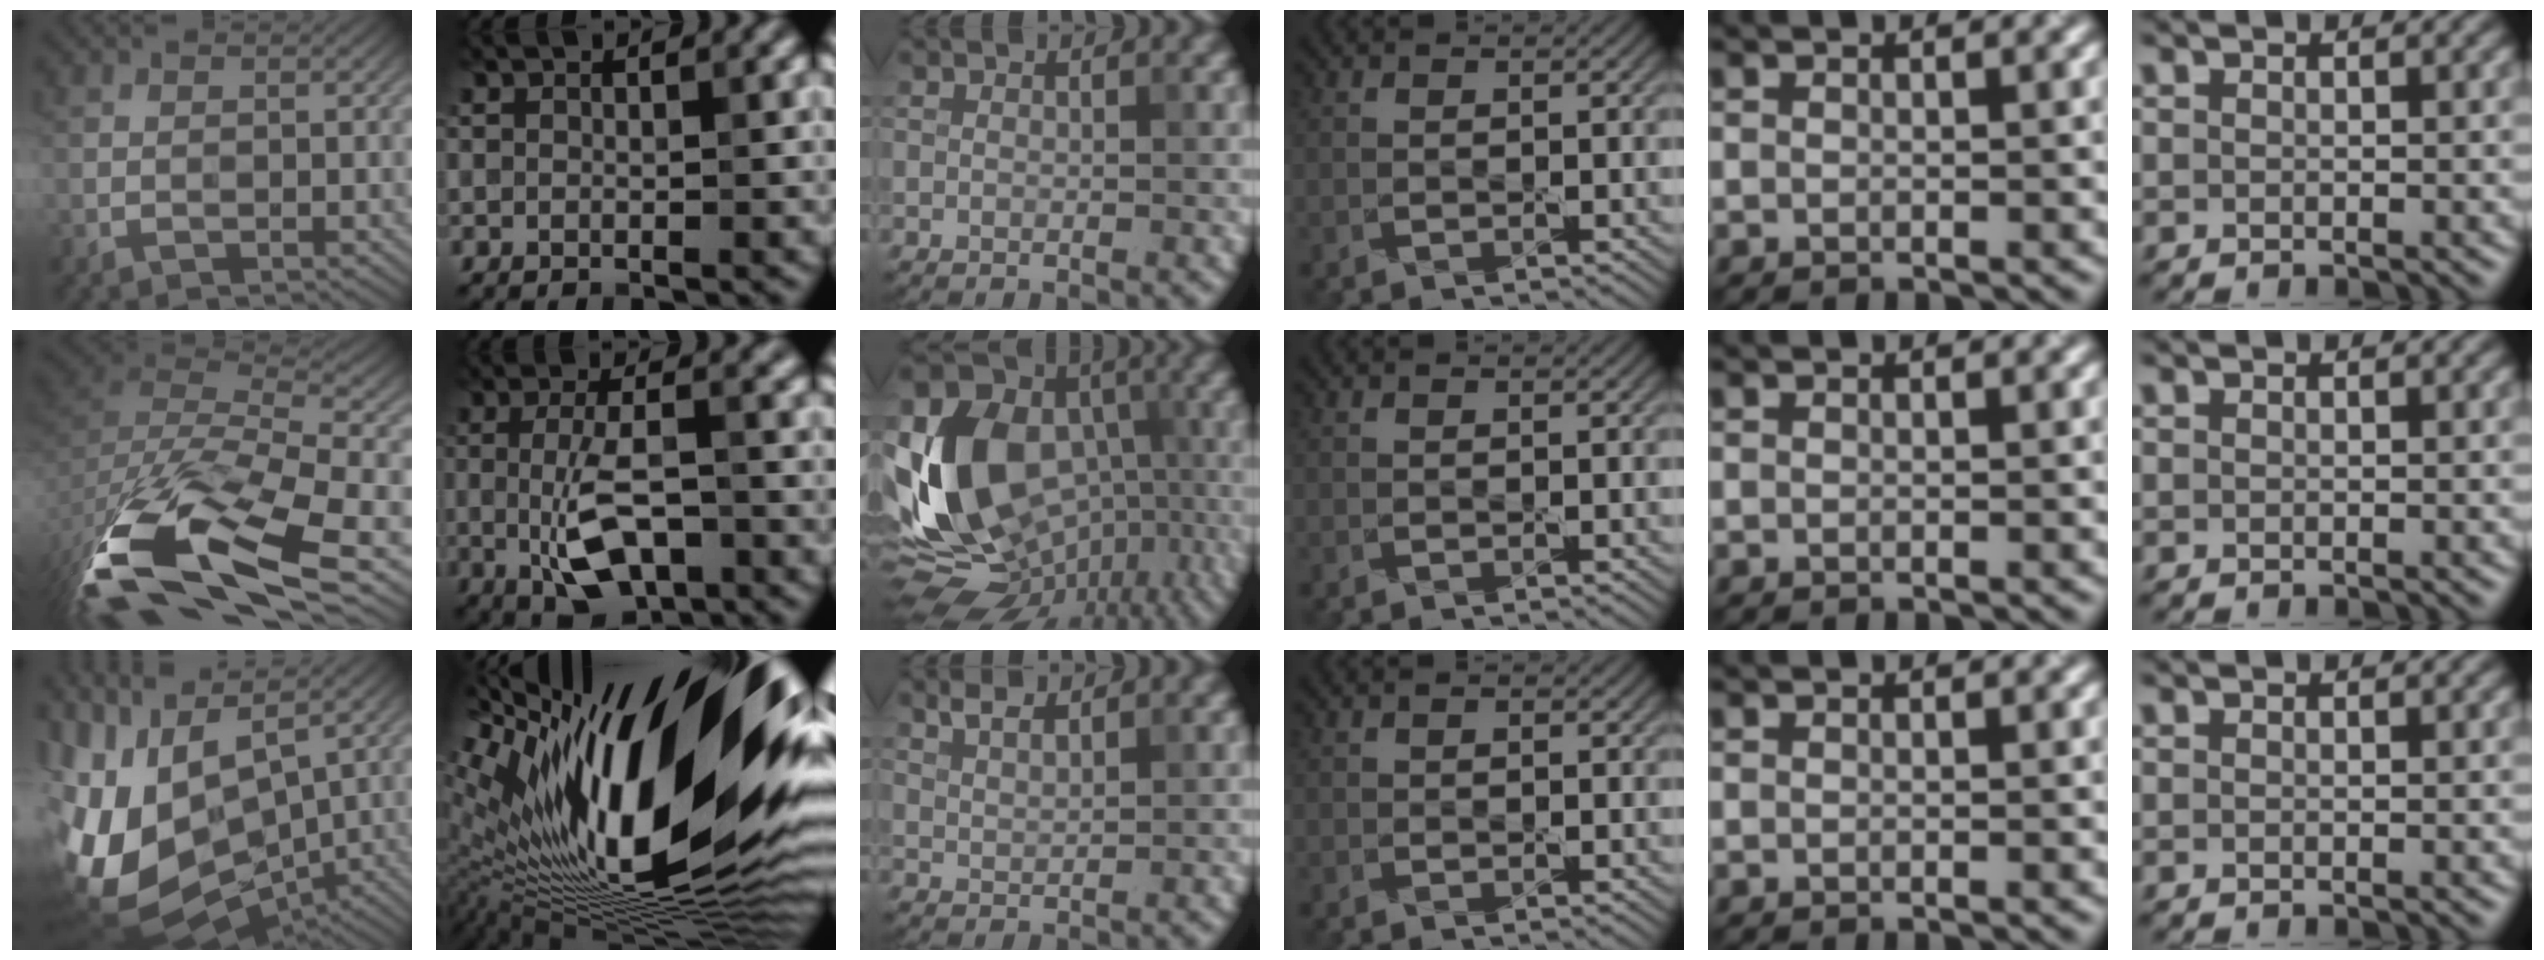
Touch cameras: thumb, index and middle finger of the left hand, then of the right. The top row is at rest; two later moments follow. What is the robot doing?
{"motion": "cut", "object": "origami paper"}